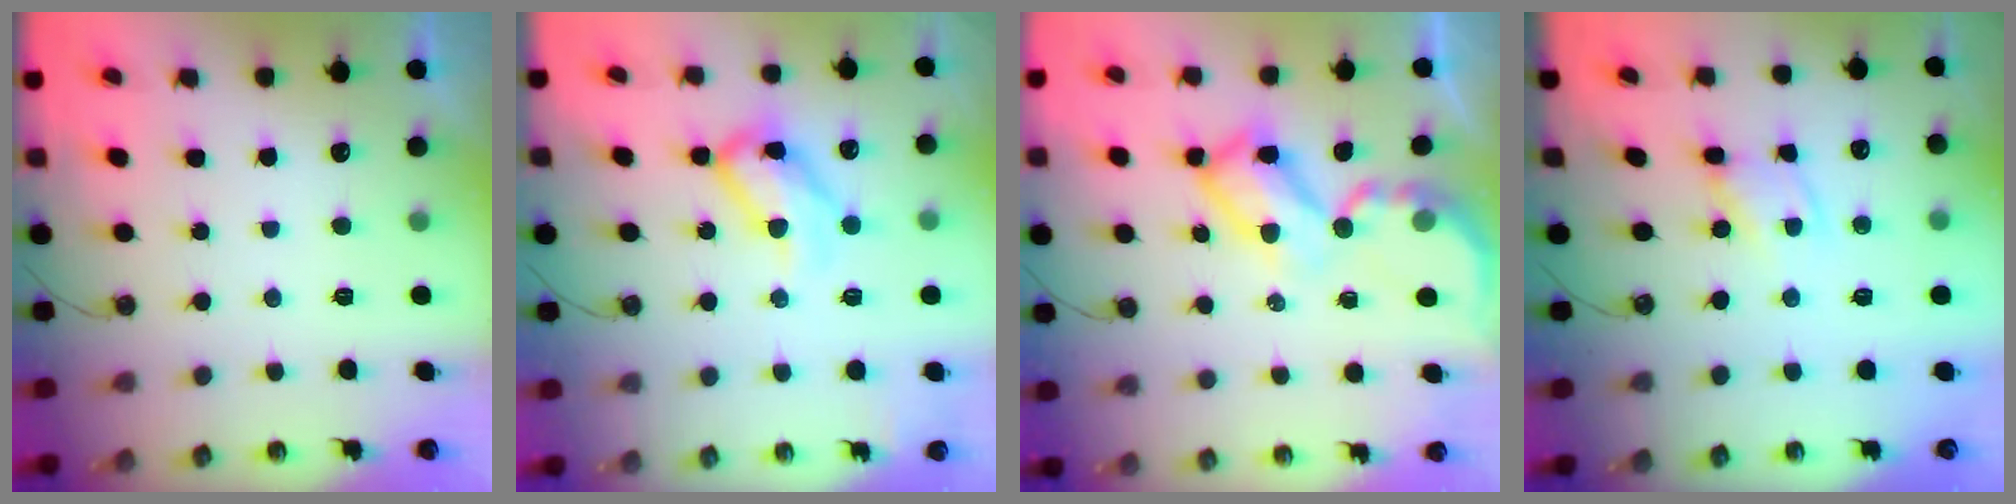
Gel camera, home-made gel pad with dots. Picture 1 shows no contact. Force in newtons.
{"total": 14.8, "press": 14.7, "slide": 1.6}
{"total": 12.6, "press": 12.6, "slide": 1.2}
{"total": 2.8, "press": 2.8, "slide": 0.2}